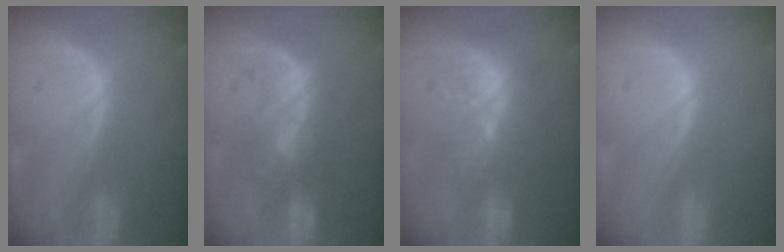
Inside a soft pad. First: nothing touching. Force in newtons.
{"total": 7.8, "press": 7.7, "slide": 1.6}
{"total": 9.9, "press": 8.9, "slide": 4.3}
{"total": 0.0}